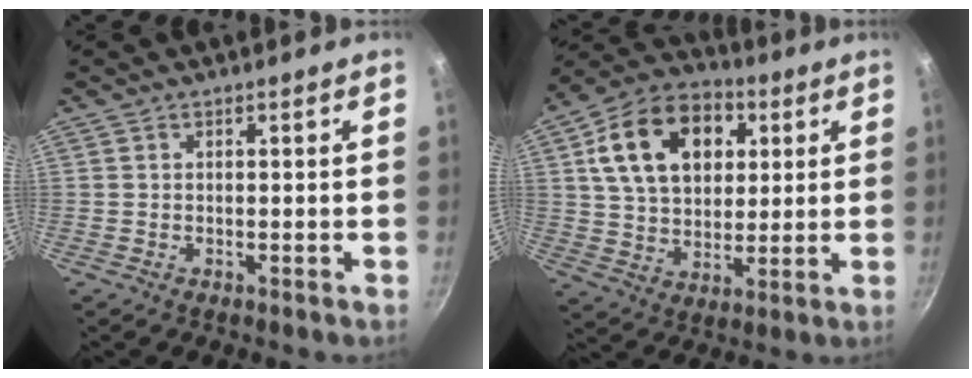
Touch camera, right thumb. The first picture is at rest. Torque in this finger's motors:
{"motor_torque": [0.27, 3.70, 1.21, 0.53, 0.17]}